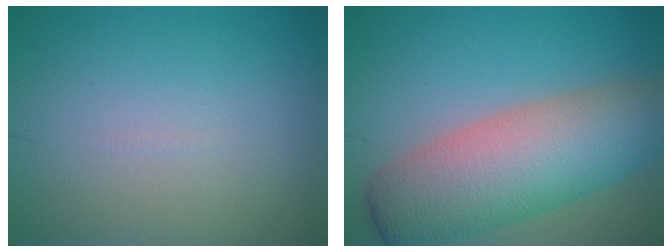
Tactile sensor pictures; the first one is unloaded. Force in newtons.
{"total": 10.1, "press": 10.1, "slide": 0.3}